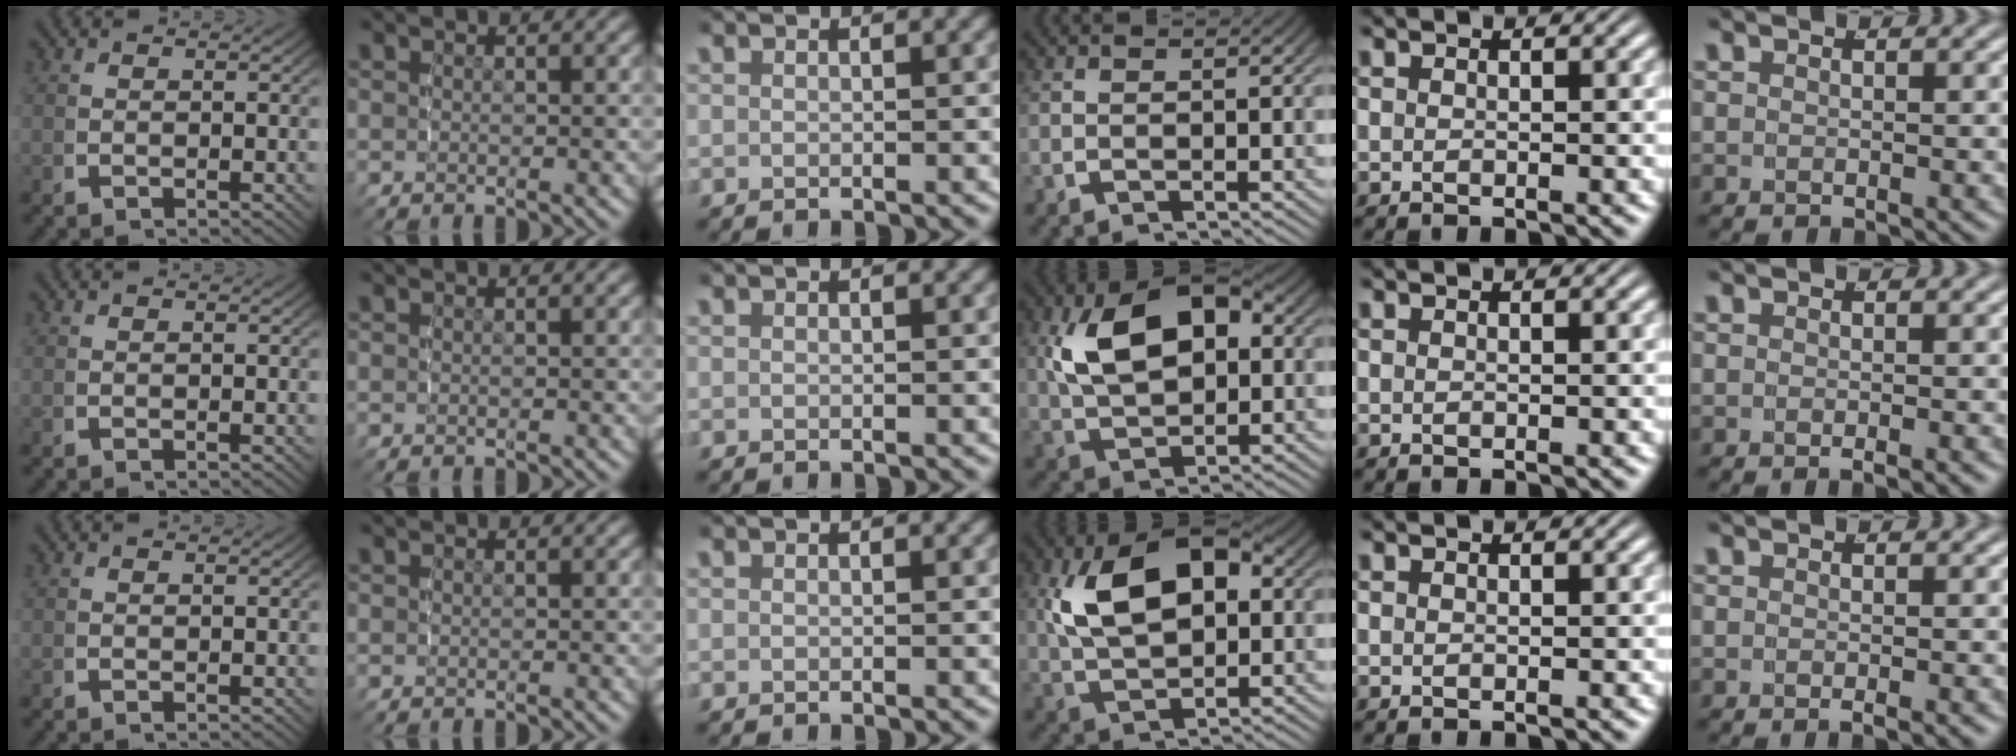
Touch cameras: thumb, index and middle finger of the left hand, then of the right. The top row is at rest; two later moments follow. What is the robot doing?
{"motion": "lift_and_place", "object": "lipstick"}